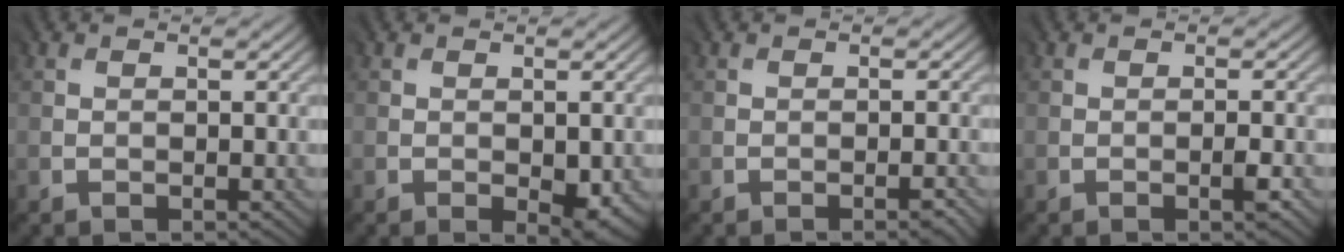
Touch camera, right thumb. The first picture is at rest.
{"total": 3.5, "force": [-0.9, 1.7, 3.0], "torque": [-0.048, -0.010, -0.006]}
{"total": 1.5, "force": [-1.0, 0.0, 1.0], "torque": [-0.016, -0.004, -0.016]}
{"total": 1.4, "force": [-0.8, -0.2, 1.1], "torque": [-0.016, -0.001, -0.013]}